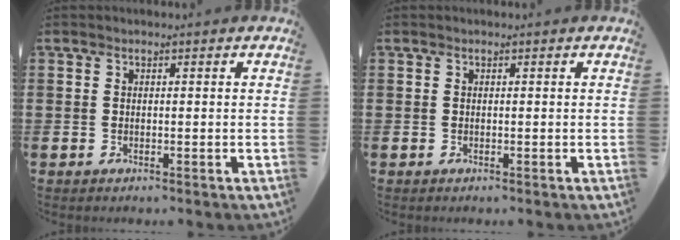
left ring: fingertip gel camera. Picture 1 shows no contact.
{"total": 0.0}